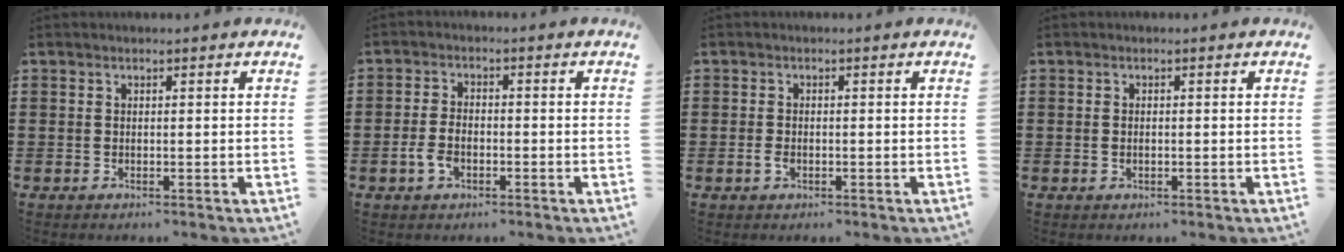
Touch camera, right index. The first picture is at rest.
{"total": 3.7, "force": [-1.6, 1.9, 2.8], "torque": [-0.071, -0.007, -0.033]}
{"total": 1.4, "force": [-0.5, 0.7, 1.1], "torque": [-0.030, -0.007, -0.011]}
{"total": 0.6, "force": [-0.1, 0.1, 0.5], "torque": [-0.014, -0.005, -0.001]}